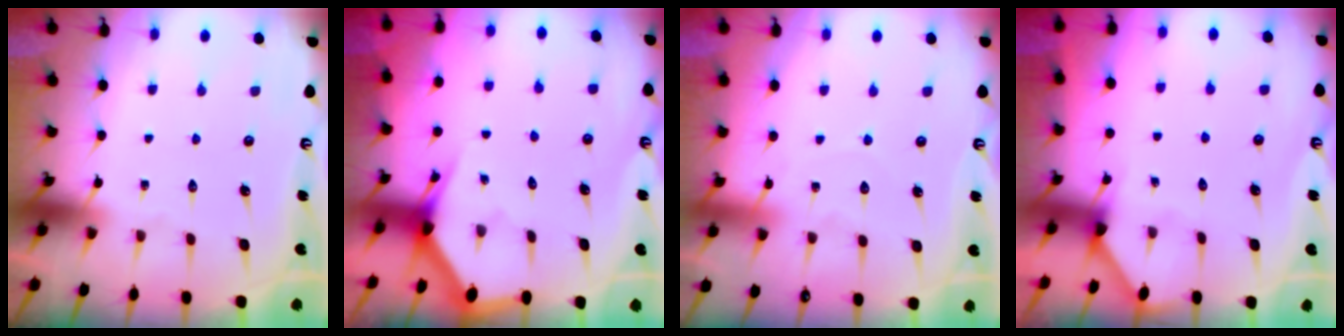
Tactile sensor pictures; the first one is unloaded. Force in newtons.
{"total": 3.0, "press": 3.0, "slide": 0.1}
{"total": 2.6, "press": 2.6, "slide": 0.3}
{"total": 2.3, "press": 2.3, "slide": 0.3}